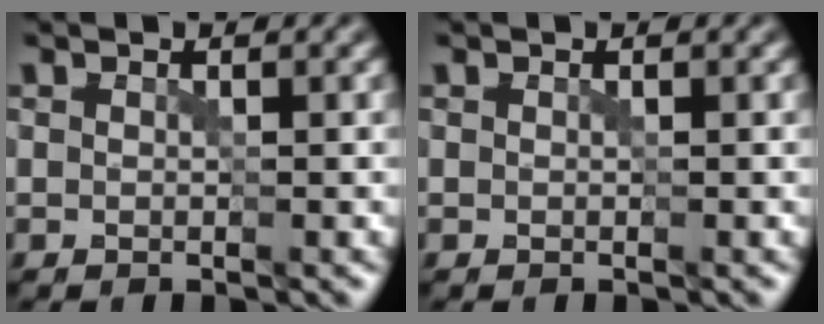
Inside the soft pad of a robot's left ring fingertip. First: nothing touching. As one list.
[{"total": 0.0}]